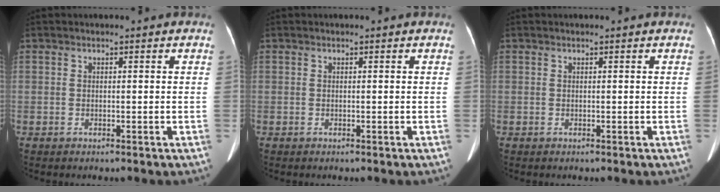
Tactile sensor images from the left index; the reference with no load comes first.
{"total": 0.0}
{"total": 0.0}